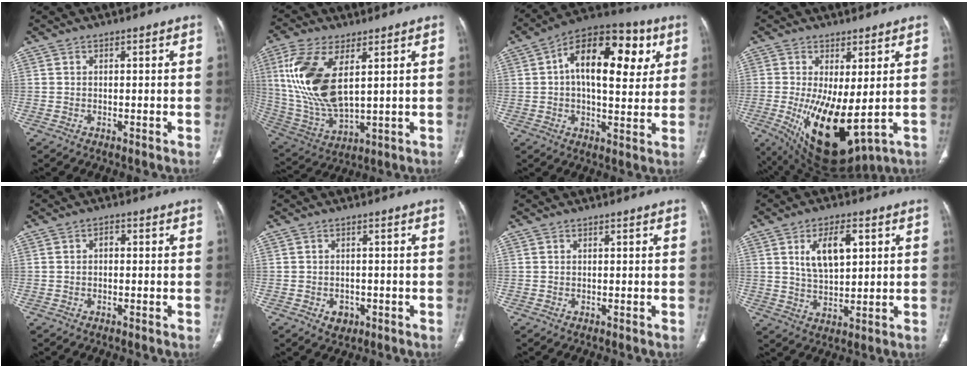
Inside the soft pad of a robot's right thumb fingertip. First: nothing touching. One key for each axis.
{"total": 17.1, "fx": 4.7, "fy": 7.9, "fz": 14.4, "tx": -0.309, "ty": -0.020, "tz": 0.104}
{"total": 19.8, "fx": 5.1, "fy": 10.3, "fz": 16.1, "tx": -0.207, "ty": 0.013, "tz": 0.063}
{"total": 14.4, "fx": -1.6, "fy": 5.8, "fz": 13.1, "tx": -0.227, "ty": -0.030, "tz": 0.000}
{"total": 1.4, "fx": -0.1, "fy": 0.9, "fz": 1.0, "tx": -0.015, "ty": 0.007, "tz": -0.004}
{"total": 2.6, "fx": -1.1, "fy": 2.0, "fz": 1.2, "tx": -0.006, "ty": 0.004, "tz": -0.008}
{"total": 0.0}
{"total": 9.1, "fx": 3.0, "fy": 4.4, "fz": 7.3, "tx": -0.116, "ty": -0.009, "tz": 0.058}